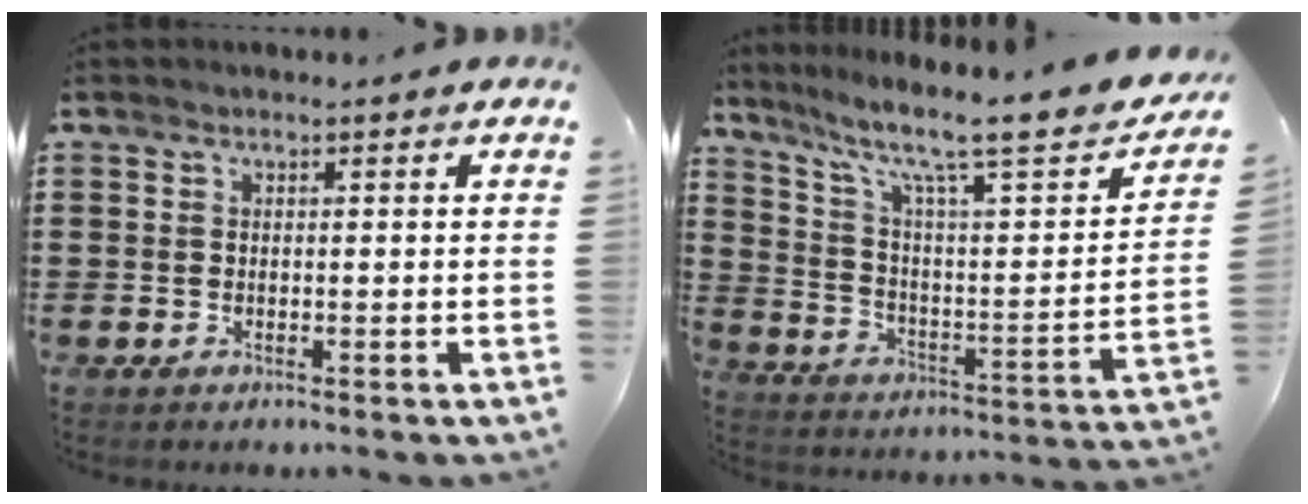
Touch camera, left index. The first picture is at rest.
{"total": 9.9, "force": [7.3, 1.2, 6.5], "torque": [-0.139, -0.054, 0.110]}